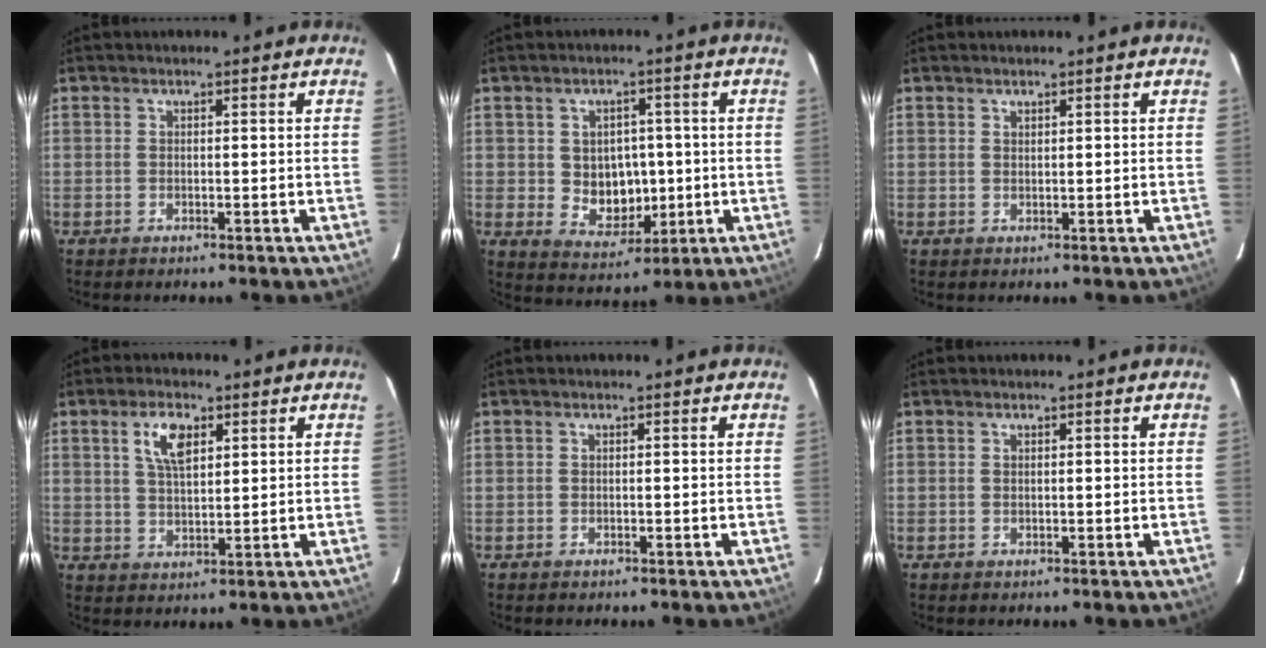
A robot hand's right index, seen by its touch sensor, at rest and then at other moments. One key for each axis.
{"total": 7.7, "fx": -0.2, "fy": 6.6, "fz": 4.0, "tx": -0.077, "ty": 0.002, "tz": 0.017}
{"total": 0.5, "fx": 0.5, "fy": 0.2, "fz": 0.1, "tx": -0.001, "ty": 0.001, "tz": 0.009}
{"total": 6.3, "fx": 2.8, "fy": 2.9, "fz": 4.8, "tx": -0.087, "ty": 0.009, "tz": 0.055}
{"total": 0.0}
{"total": 0.0}